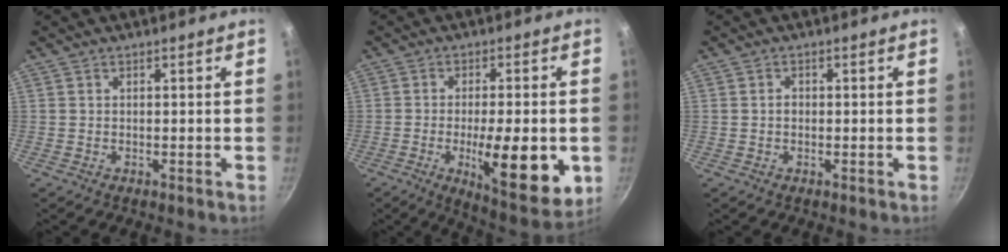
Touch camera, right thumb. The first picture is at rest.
{"total": 15.9, "force": [-3.6, 4.9, 14.7], "torque": [-0.196, -0.004, -0.049]}
{"total": 1.2, "force": [-0.1, 1.0, 0.7], "torque": [-0.011, 0.005, 0.000]}